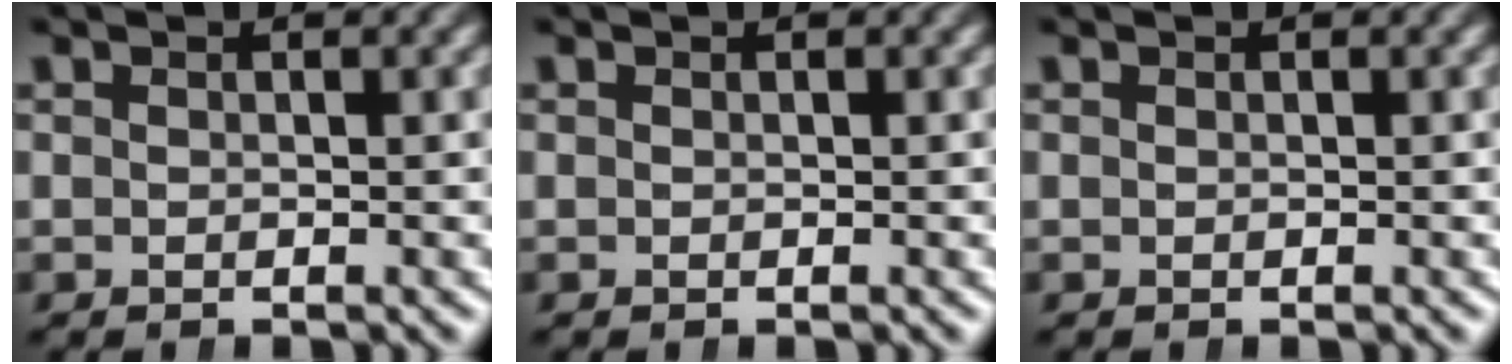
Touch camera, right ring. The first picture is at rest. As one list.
[{"total": 0.0}, {"total": 0.0}]